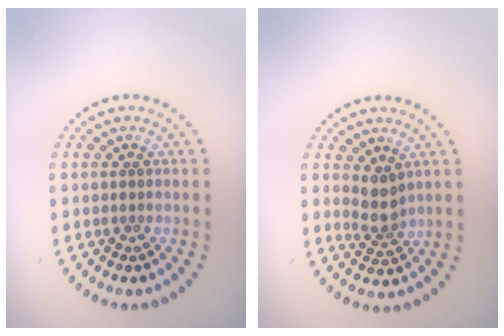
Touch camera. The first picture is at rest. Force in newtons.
{"total": 2.4, "press": 1.9, "slide": 1.4}